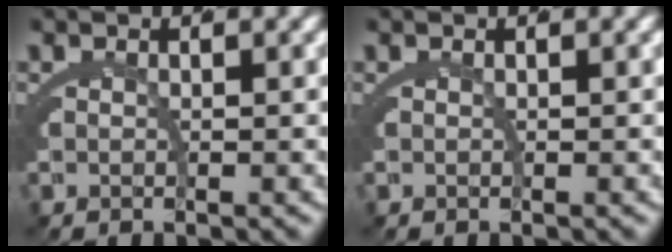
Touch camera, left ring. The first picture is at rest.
{"total": 0.0}